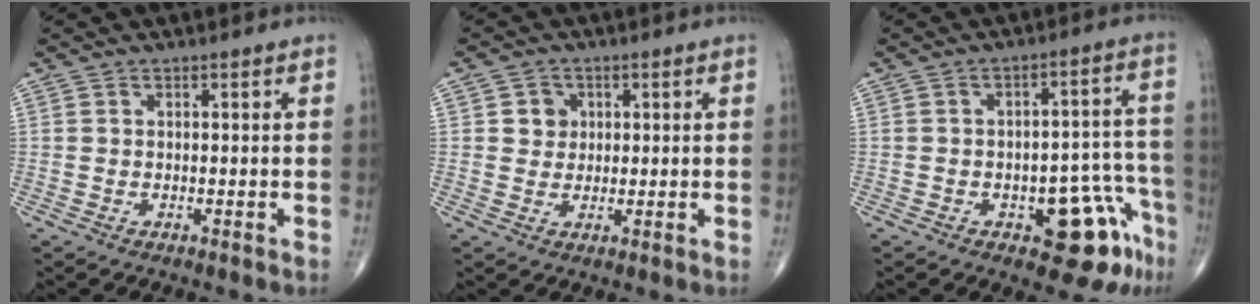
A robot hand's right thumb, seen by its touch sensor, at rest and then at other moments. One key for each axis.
{"total": 3.6, "fx": 0.9, "fy": 3.3, "fz": 1.2, "tx": 0.002, "ty": 0.000, "tz": 0.011}
{"total": 11.9, "fx": -6.2, "fy": 5.3, "fz": 8.8, "tx": -0.062, "ty": 0.052, "tz": -0.070}